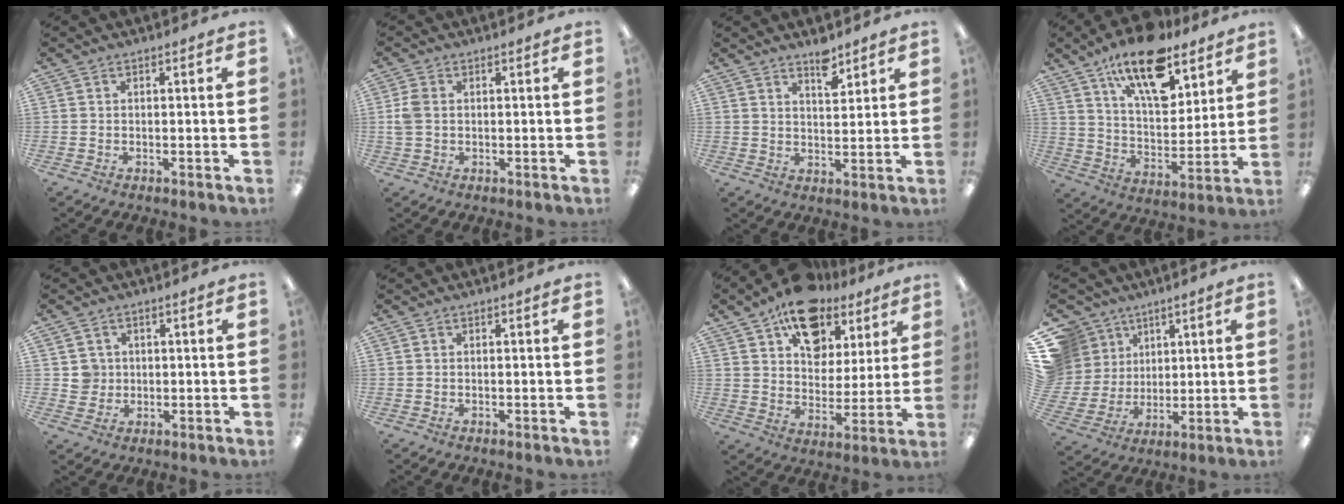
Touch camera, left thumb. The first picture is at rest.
{"total": 4.1, "force": [0.3, 2.9, 2.9], "torque": [-0.063, 0.006, 0.004]}
{"total": 5.3, "force": [4.2, 2.1, 2.4], "torque": [-0.026, -0.028, 0.071]}
{"total": 18.6, "force": [12.8, 7.9, 10.9], "torque": [-0.176, -0.066, 0.217]}
{"total": 3.9, "force": [0.7, 3.9, 0.5], "torque": [-0.006, 0.001, 0.010]}
{"total": 0.0}
{"total": 16.6, "force": [11.7, 9.9, 6.4], "torque": [-0.104, -0.071, 0.213]}
{"total": 12.3, "force": [6.0, 10.4, 2.6], "torque": [-0.084, -0.033, 0.123]}